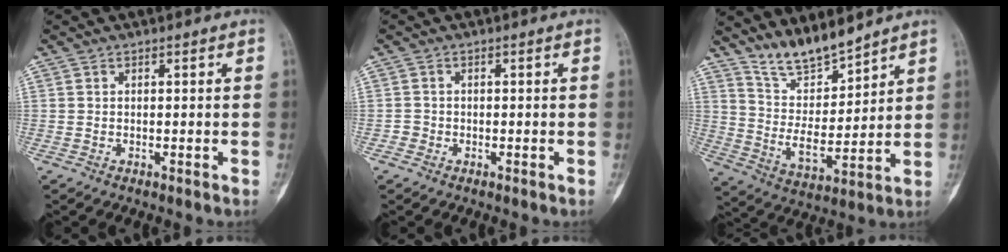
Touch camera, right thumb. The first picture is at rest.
{"total": 1.1, "force": [-0.6, 0.9, -0.1], "torque": [0.008, 0.005, -0.015]}
{"total": 9.7, "force": [8.7, 2.0, 3.7], "torque": [-0.050, -0.074, 0.176]}